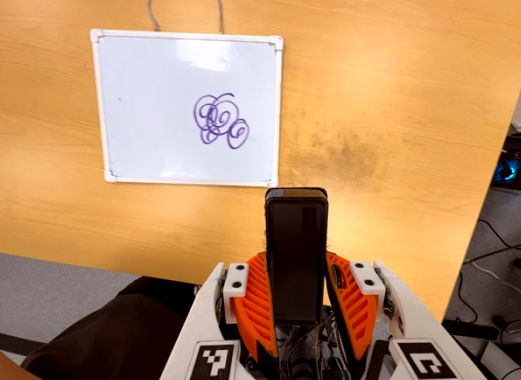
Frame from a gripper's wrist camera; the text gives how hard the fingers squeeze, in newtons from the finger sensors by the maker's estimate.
{"total": 5.1, "left": 3.5, "right": 6.6}